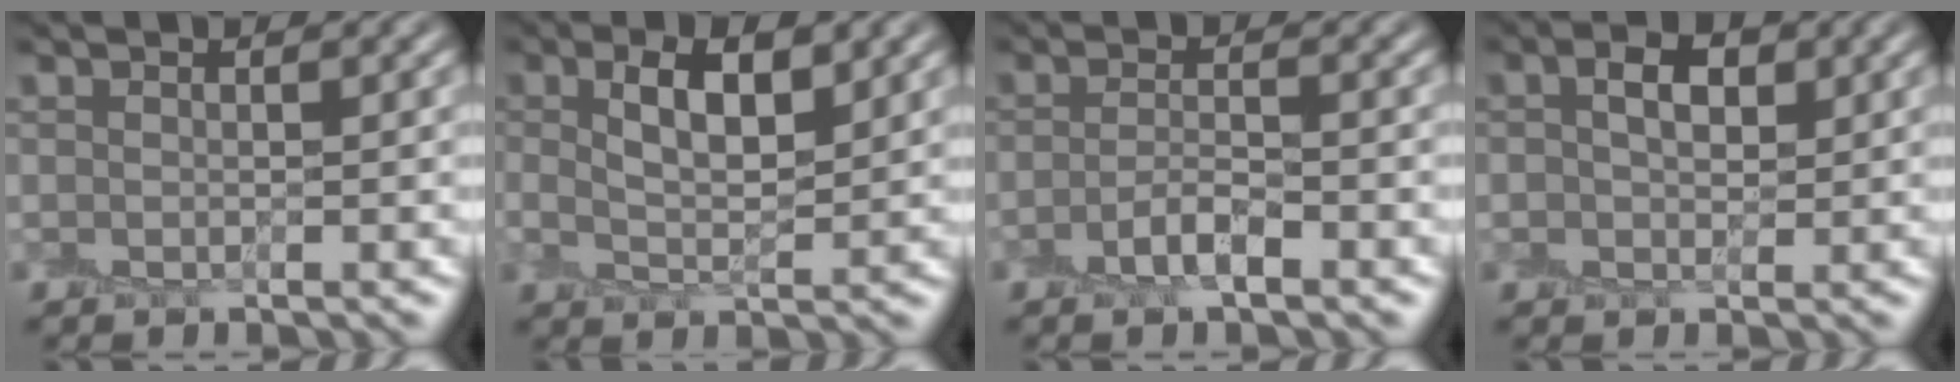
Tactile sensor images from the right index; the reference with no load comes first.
{"total": 4.5, "force": [1.5, 1.5, 3.9], "torque": [-0.077, 0.005, 0.026]}
{"total": 2.3, "force": [-1.2, 0.7, 1.9], "torque": [-0.037, 0.003, -0.028]}
{"total": 2.8, "force": [0.7, 1.8, 2.0], "torque": [-0.040, 0.006, 0.010]}